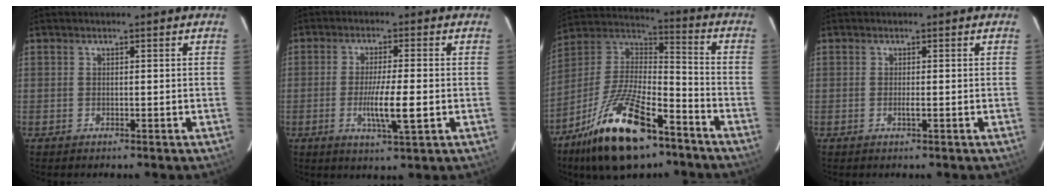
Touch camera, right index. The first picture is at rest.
{"total": 6.9, "force": [-1.4, 0.2, 6.8], "torque": [-0.120, -0.014, -0.026]}
{"total": 20.3, "force": [-13.1, 5.9, 14.2], "torque": [-0.292, -0.007, -0.236]}
{"total": 0.8, "force": [-0.2, -0.1, 0.8], "torque": [-0.016, -0.001, -0.003]}